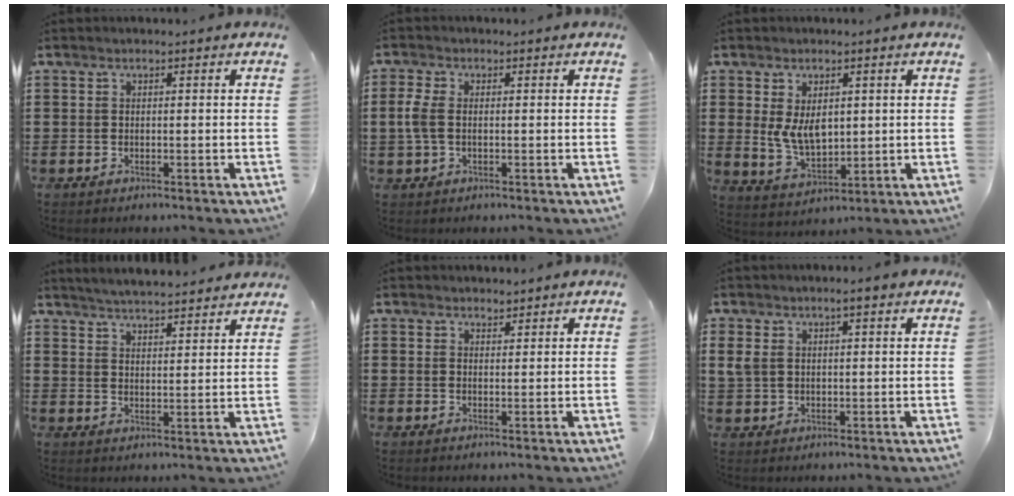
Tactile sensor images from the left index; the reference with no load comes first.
{"total": 3.6, "force": [-0.2, 2.0, 3.0], "torque": [-0.082, -0.001, -0.010]}
{"total": 5.7, "force": [1.2, 3.6, 4.2], "torque": [-0.079, -0.001, 0.017]}
{"total": 4.2, "force": [4.1, -0.5, 0.5], "torque": [-0.025, -0.020, 0.073]}
{"total": 1.5, "force": [1.5, 0.5, 0.0], "torque": [-0.003, 0.004, 0.029]}
{"total": 3.6, "force": [1.9, 1.6, 2.6], "torque": [-0.058, 0.006, 0.033]}